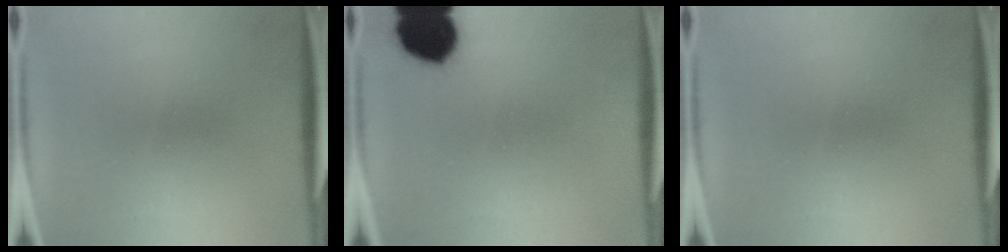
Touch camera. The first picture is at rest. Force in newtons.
{"total": 14.9}
{"total": 0.0}